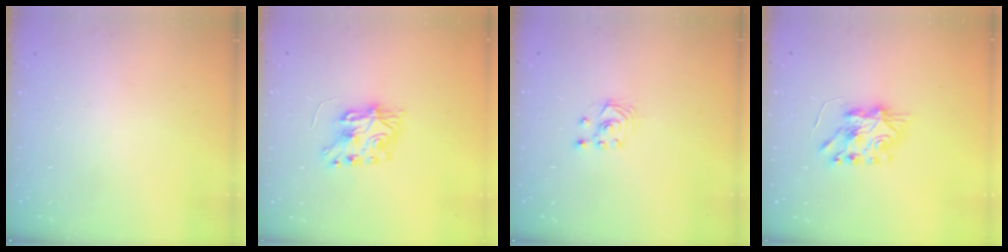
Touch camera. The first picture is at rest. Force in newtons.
{"total": 7.5, "press": 7.5, "slide": 0.3}
{"total": 1.7, "press": 1.7, "slide": 0.2}
{"total": 7.4, "press": 7.4, "slide": 0.4}